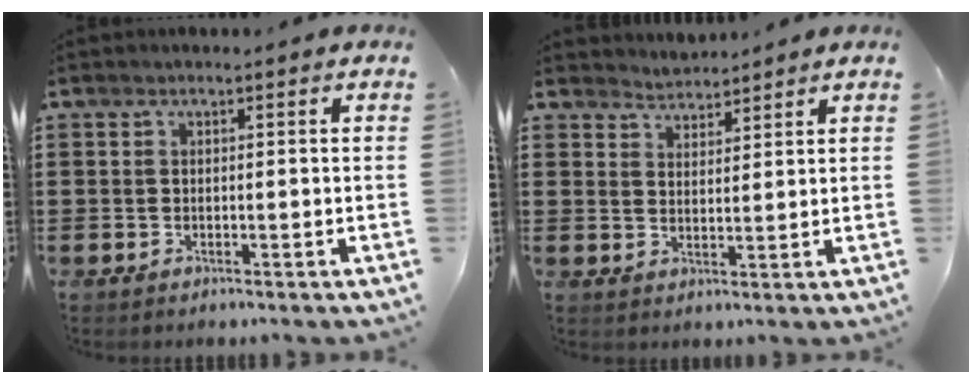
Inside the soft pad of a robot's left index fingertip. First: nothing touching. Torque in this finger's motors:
{"motor_torque": [0.05, -0.05, -0.02, -0.01]}